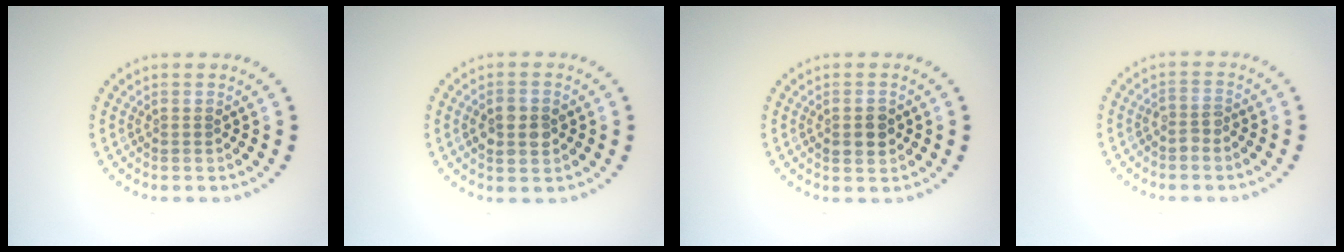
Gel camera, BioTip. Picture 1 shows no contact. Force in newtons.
{"total": 2.8, "press": 2.8, "slide": 0.1}
{"total": 2.4, "press": 2.4, "slide": 0.2}
{"total": 1.3, "press": 1.0, "slide": 0.9}